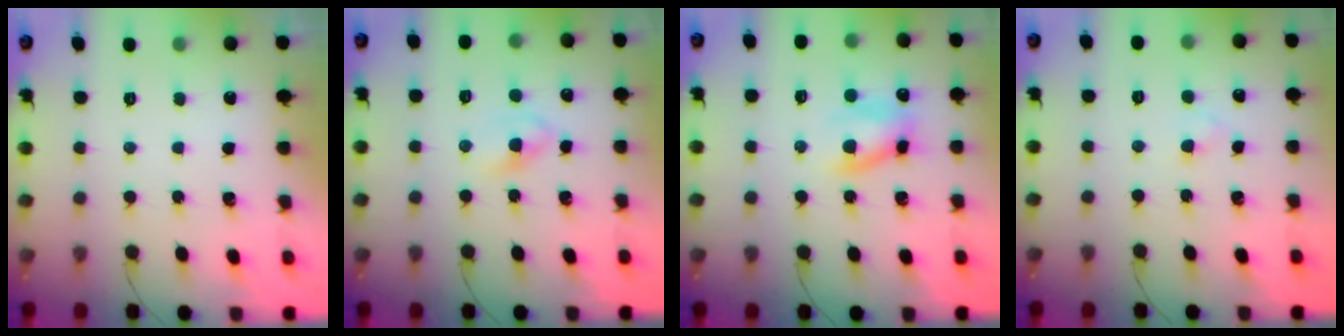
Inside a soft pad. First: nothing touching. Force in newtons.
{"total": 2.7, "press": 2.5, "slide": 1.1}
{"total": 8.9, "press": 8.7, "slide": 2.1}
{"total": 1.7, "press": 1.4, "slide": 0.8}